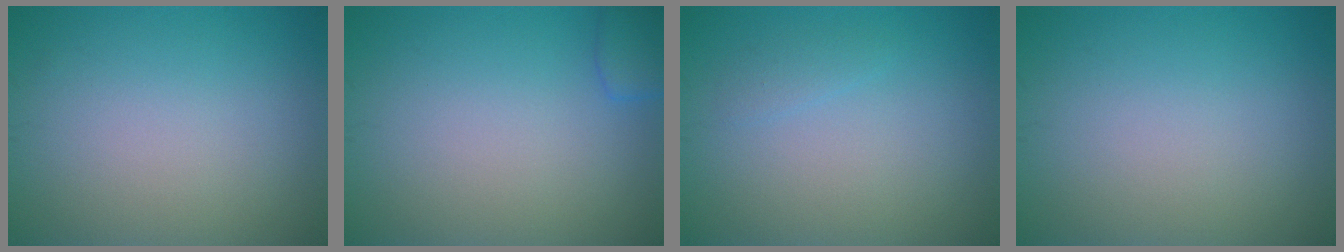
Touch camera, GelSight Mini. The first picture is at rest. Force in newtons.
{"total": 1.9, "press": 1.9, "slide": 0.2}
{"total": 0.8, "press": 0.8, "slide": 0.0}
{"total": 0.0}